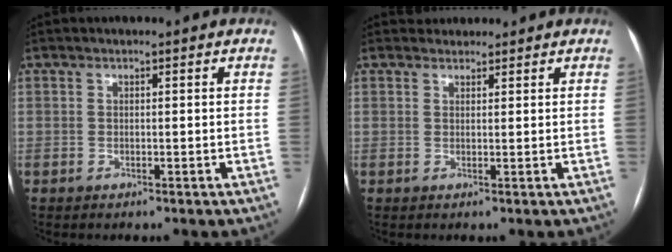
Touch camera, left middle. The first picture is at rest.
{"total": 1.8, "force": [1.5, 0.8, -0.3], "torque": [0.006, 0.013, 0.023]}